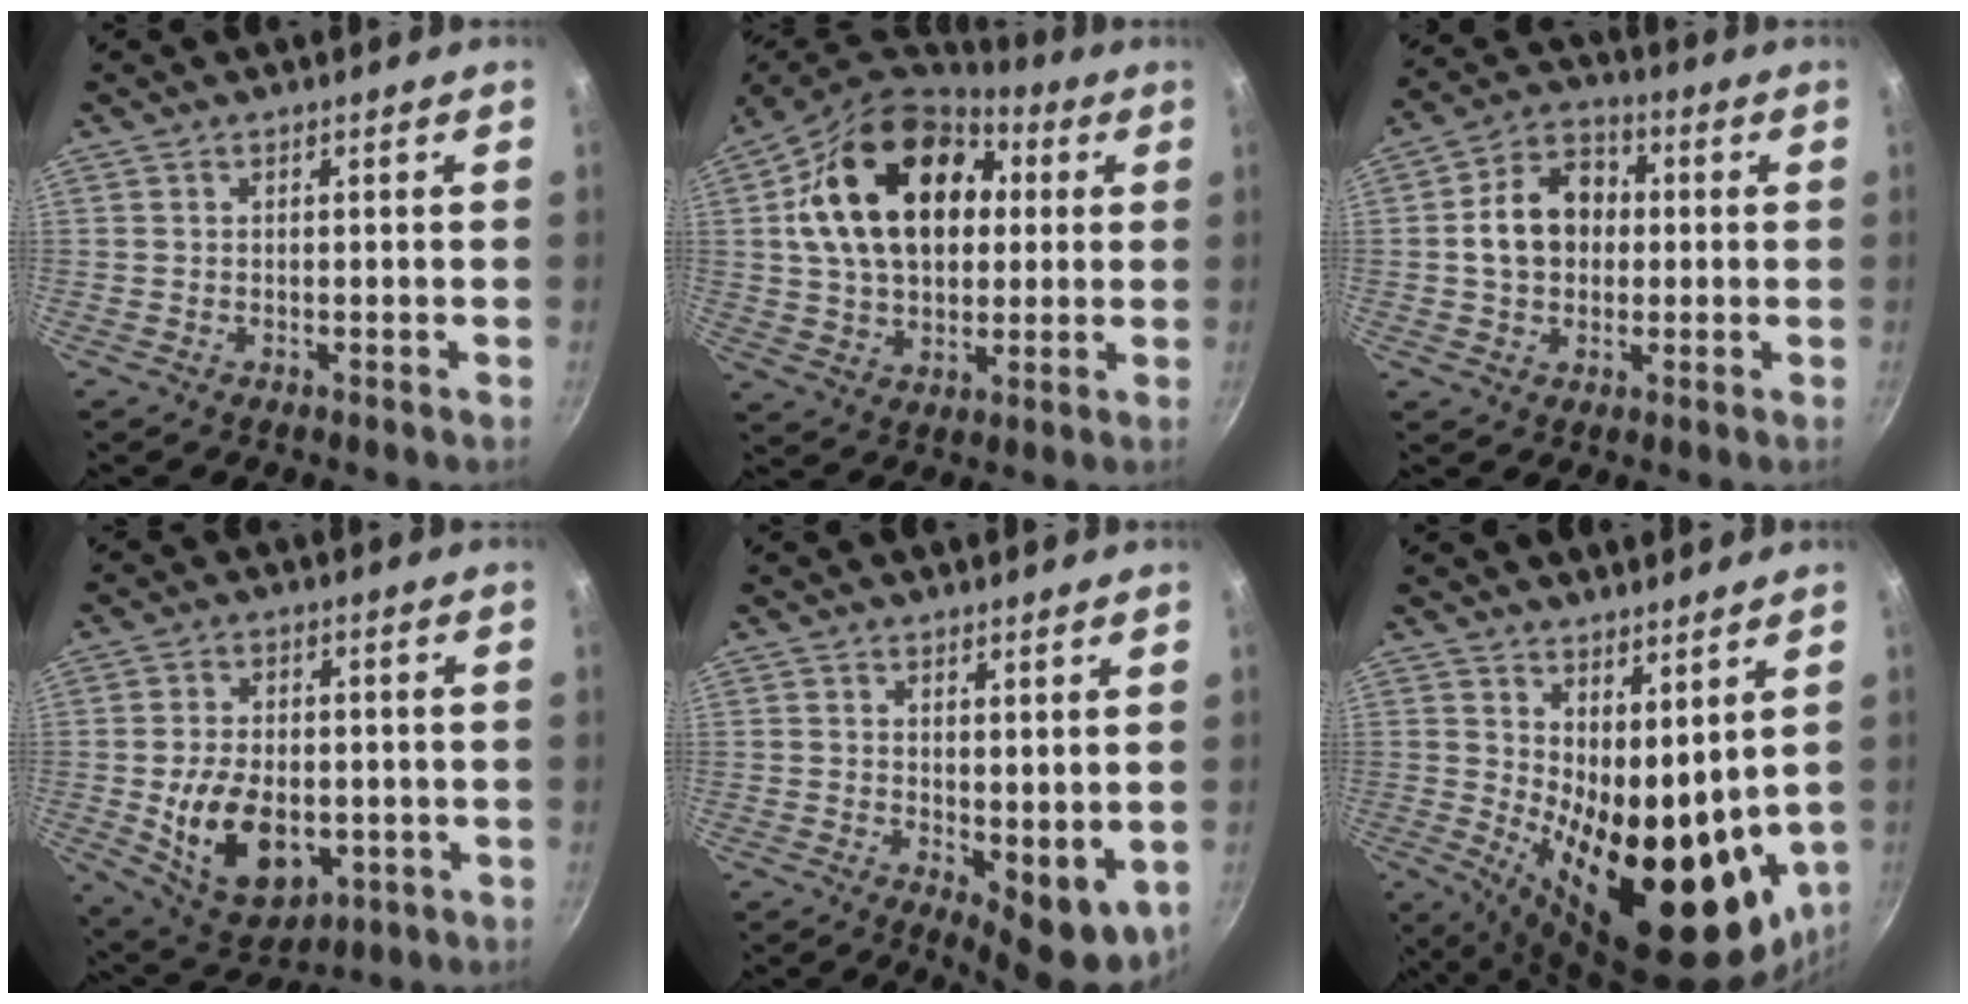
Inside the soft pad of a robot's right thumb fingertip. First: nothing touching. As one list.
[{"total": 23.7, "force": [5.2, 16.1, 16.5], "torque": [-0.261, 0.018, 0.080]}, {"total": 11.6, "force": [0.5, 9.0, 7.3], "torque": [-0.090, 0.026, -0.004]}, {"total": 15.0, "force": [-2.9, 9.8, 11.0], "torque": [-0.162, -0.001, -0.027]}, {"total": 7.9, "force": [0.8, 3.8, 6.9], "torque": [-0.077, -0.018, 0.022]}, {"total": 18.7, "force": [3.9, 8.4, 16.2], "torque": [-0.203, -0.045, 0.083]}]